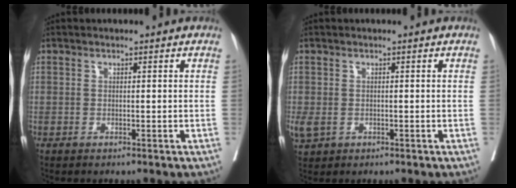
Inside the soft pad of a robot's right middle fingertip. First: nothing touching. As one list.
[{"total": 2.3, "force": [-0.5, 1.6, 1.6], "torque": [-0.046, -0.005, -0.001]}]